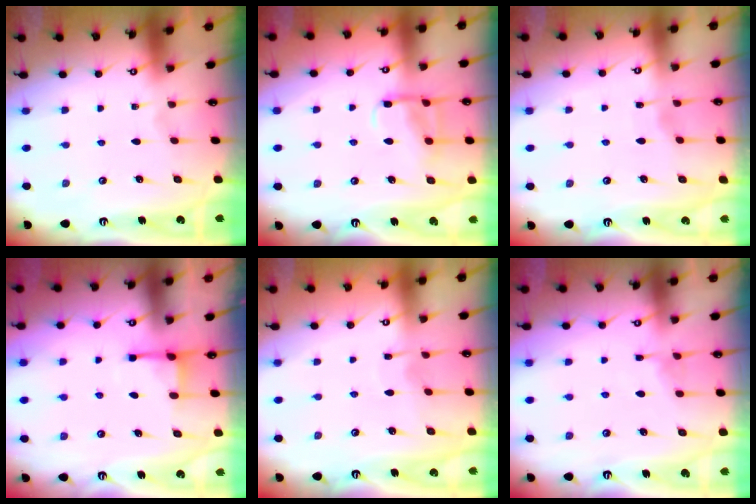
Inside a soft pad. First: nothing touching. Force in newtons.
{"total": 11.4, "press": 11.3, "slide": 1.2}
{"total": 2.6, "press": 2.6, "slide": 0.4}
{"total": 2.5, "press": 2.4, "slide": 0.5}
{"total": 4.2, "press": 4.2, "slide": 0.4}
{"total": 4.8, "press": 4.7, "slide": 0.5}